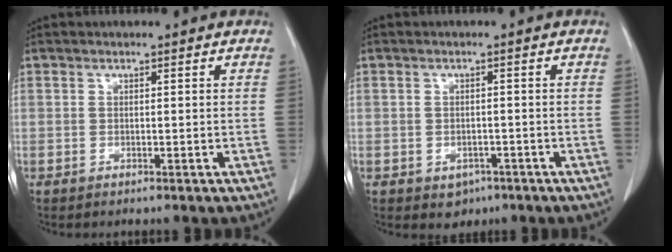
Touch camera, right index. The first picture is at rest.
{"total": 2.7, "force": [-1.3, 2.0, 1.1], "torque": [-0.010, 0.004, -0.006]}